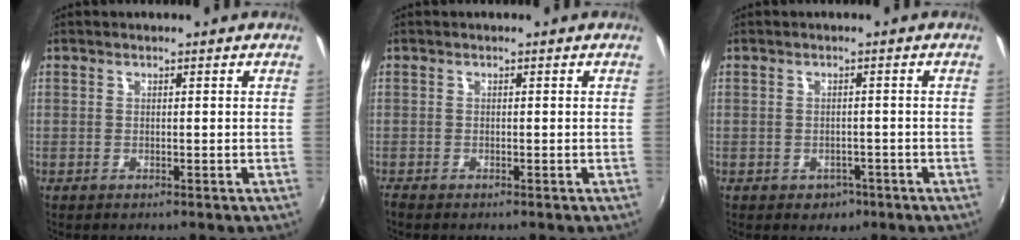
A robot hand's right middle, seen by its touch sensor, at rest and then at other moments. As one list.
[{"total": 0.7, "force": [-0.7, 0.1, 0.2], "torque": [-0.006, -0.005, -0.016]}, {"total": 3.2, "force": [-1.7, 2.6, 1.1], "torque": [-0.025, -0.003, -0.018]}]